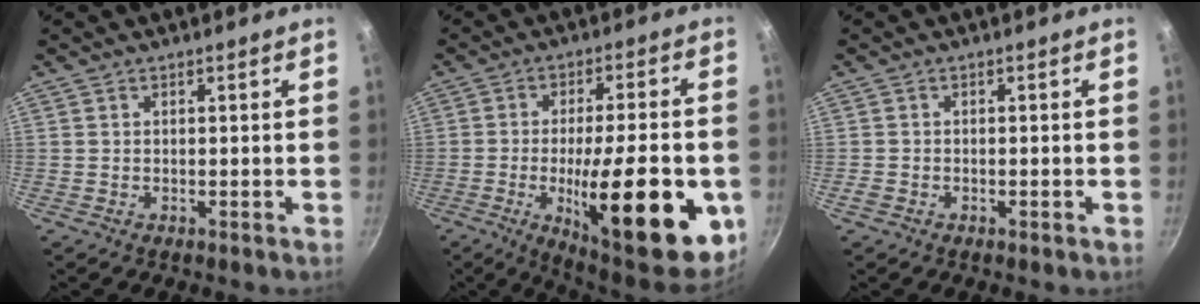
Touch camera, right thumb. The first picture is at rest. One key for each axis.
{"total": 25.7, "fx": -6.7, "fy": 7.9, "fz": 23.5, "tx": -0.303, "ty": 0.005, "tz": -0.089}
{"total": 1.4, "fx": -0.8, "fy": 0.9, "fz": 0.7, "tx": -0.018, "ty": 0.004, "tz": -0.016}